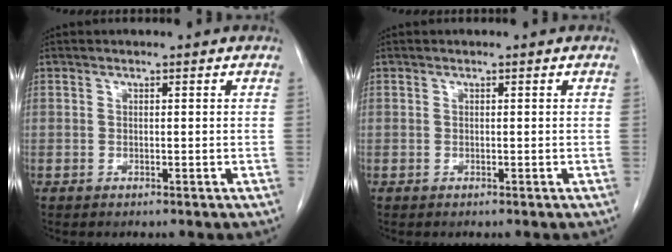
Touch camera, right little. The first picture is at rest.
{"total": 0.0}